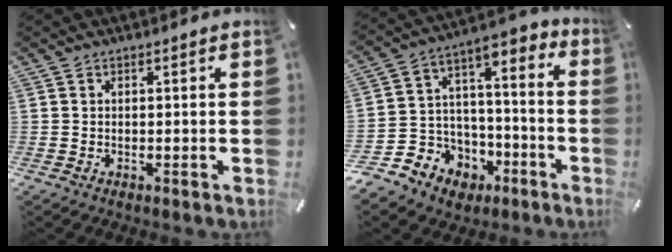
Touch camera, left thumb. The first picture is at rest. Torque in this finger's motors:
{"motor_torque": [1.58, 2.61, 1.04, 0.88, 0.04]}